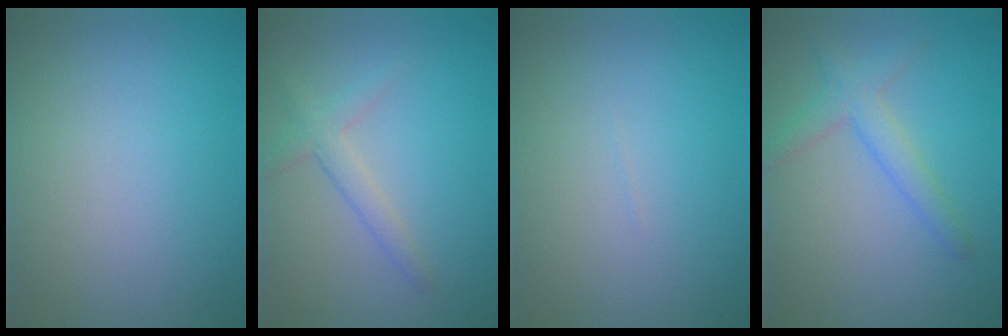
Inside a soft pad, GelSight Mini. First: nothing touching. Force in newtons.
{"total": 2.0, "press": 2.0, "slide": 0.1}
{"total": 0.0}
{"total": 2.7, "press": 2.7, "slide": 0.1}